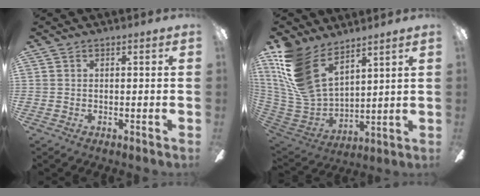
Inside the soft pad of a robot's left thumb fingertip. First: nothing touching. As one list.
[{"total": 18.0, "force": [11.0, 9.5, 10.7], "torque": [-0.263, -0.062, 0.205]}]